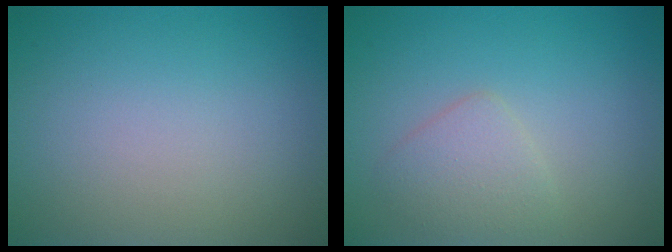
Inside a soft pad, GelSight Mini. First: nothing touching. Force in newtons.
{"total": 2.2, "press": 2.2, "slide": 0.2}